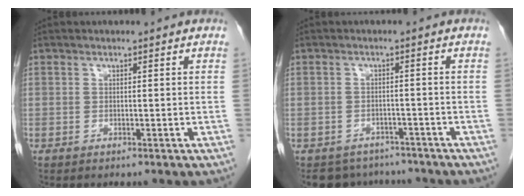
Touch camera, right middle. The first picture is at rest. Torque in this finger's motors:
{"motor_torque": [0.07, -0.07, -0.06, 0.01]}